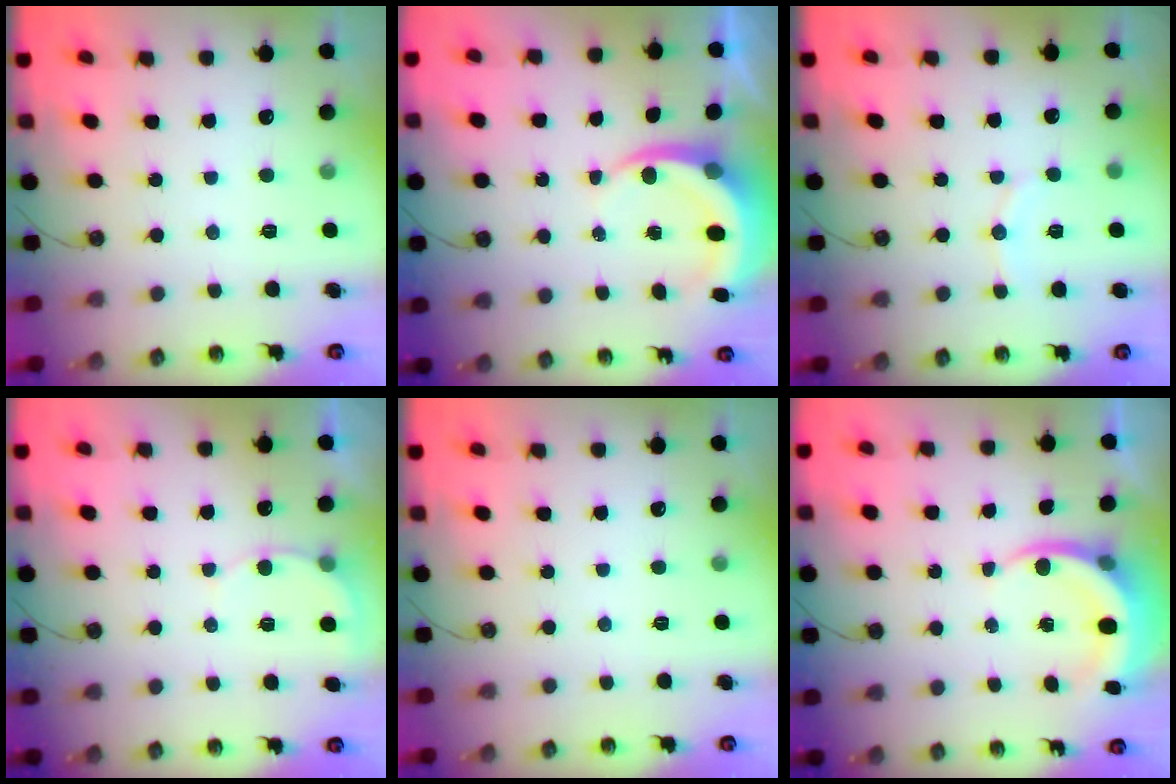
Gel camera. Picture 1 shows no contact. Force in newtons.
{"total": 6.1, "press": 6.0, "slide": 0.8}
{"total": 6.6, "press": 6.1, "slide": 2.4}
{"total": 4.8, "press": 4.8, "slide": 0.4}
{"total": 0.0}
{"total": 6.3, "press": 6.3, "slide": 0.3}